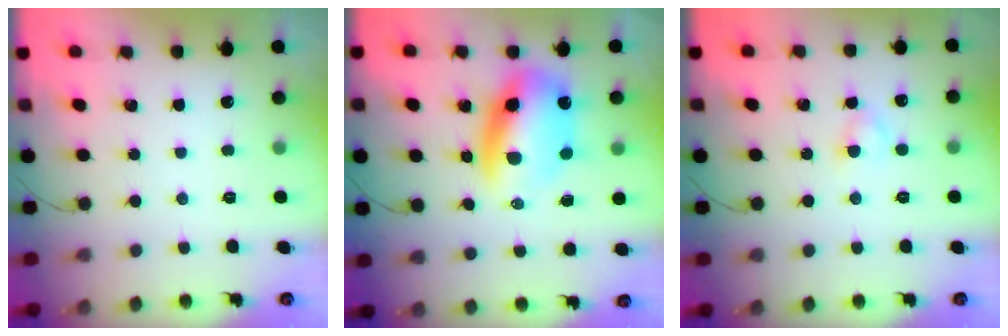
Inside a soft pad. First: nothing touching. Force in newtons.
{"total": 12.9, "press": 12.4, "slide": 3.4}
{"total": 2.9, "press": 2.8, "slide": 0.8}